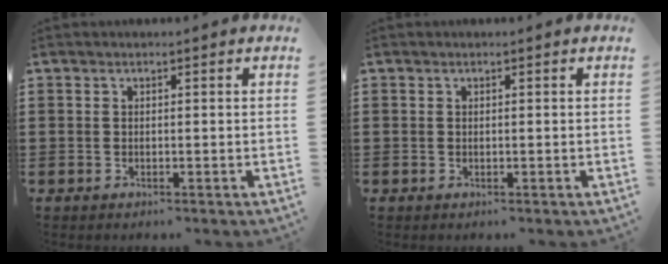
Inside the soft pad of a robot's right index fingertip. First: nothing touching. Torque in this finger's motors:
{"motor_torque": [0.68, 1.45, 0.00, 0.00]}